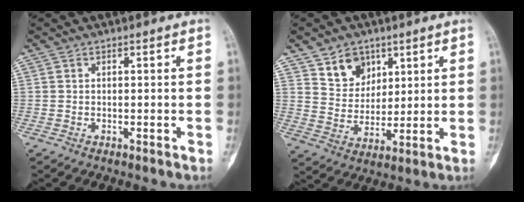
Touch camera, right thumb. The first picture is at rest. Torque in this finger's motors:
{"motor_torque": [-0.44, 0.49, 0.03, 0.02, 0.00]}